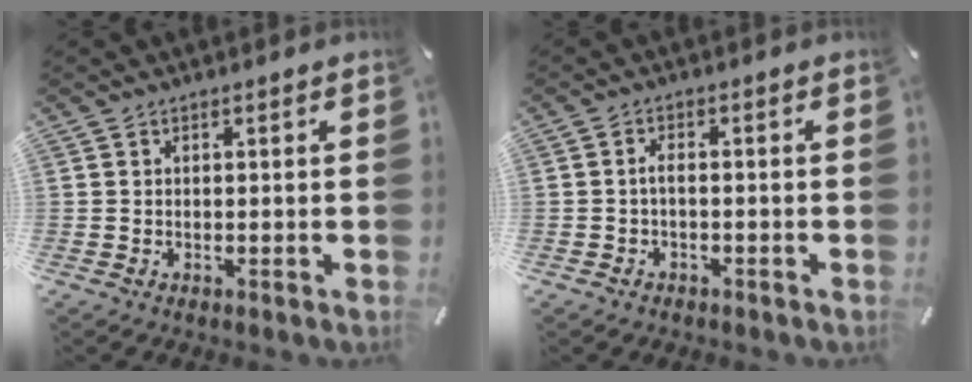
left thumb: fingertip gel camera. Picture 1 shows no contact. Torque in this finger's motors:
{"motor_torque": [-0.20, -0.20, 0.16, 0.12, 0.06]}